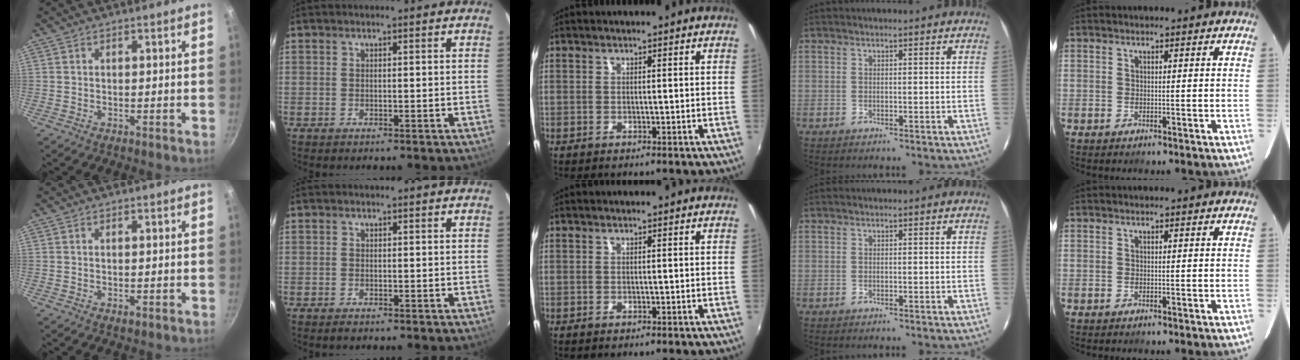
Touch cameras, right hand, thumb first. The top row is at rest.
{"thumb": {"total": 1.1, "force": [-0.3, 0.5, 0.9], "torque": [-0.013, -0.001, -0.004]}, "index": {"total": 0.8, "force": [-0.7, 0.4, 0.3], "torque": [-0.007, -0.004, -0.014]}}